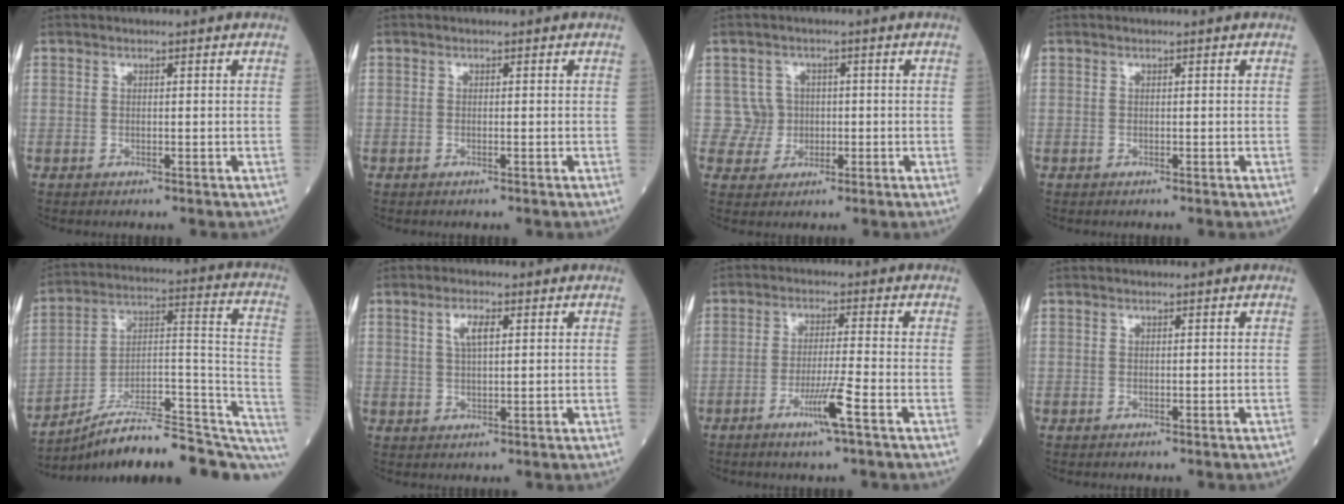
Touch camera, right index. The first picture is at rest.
{"total": 0.0}
{"total": 3.8, "force": [0.2, 3.8, -0.4], "torque": [0.029, 0.009, 0.002]}
{"total": 0.0}
{"total": 22.8, "force": [-17.8, 4.7, 13.5], "torque": [-0.131, 0.056, -0.265]}
{"total": 3.5, "force": [1.4, 1.0, 3.1], "torque": [-0.061, 0.004, 0.026]}
{"total": 4.1, "force": [-2.1, -0.6, 3.4], "torque": [-0.062, -0.008, -0.043]}
{"total": 0.0}